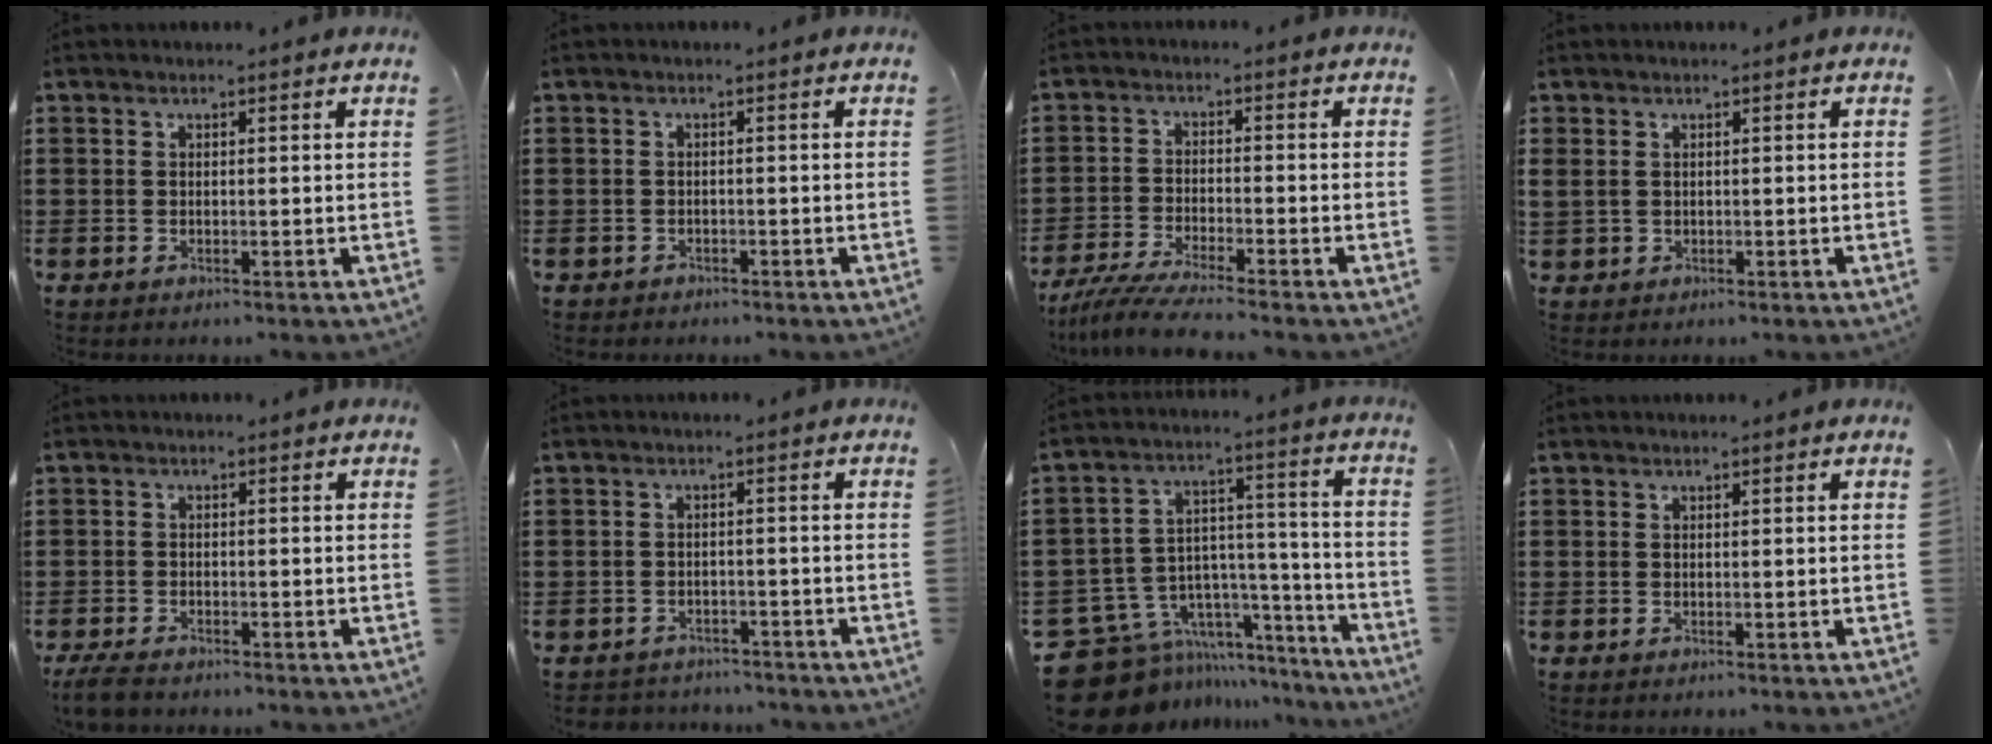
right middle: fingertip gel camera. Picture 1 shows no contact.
{"total": 0.7, "force": [-0.6, 0.4, -0.1], "torque": [0.000, 0.002, -0.016]}
{"total": 5.0, "force": [-4.6, -0.3, 2.0], "torque": [-0.054, -0.022, -0.093]}
{"total": 1.1, "force": [0.5, 0.8, 0.4], "torque": [-0.012, 0.005, 0.010]}
{"total": 2.3, "force": [-2.1, 0.5, 0.9], "torque": [-0.023, 0.000, -0.044]}
{"total": 2.2, "force": [-2.1, 0.4, -0.2], "torque": [-0.005, -0.003, -0.047]}
{"total": 10.1, "force": [-7.5, 6.3, 2.1], "torque": [-0.071, 0.010, -0.136]}
{"total": 0.0}